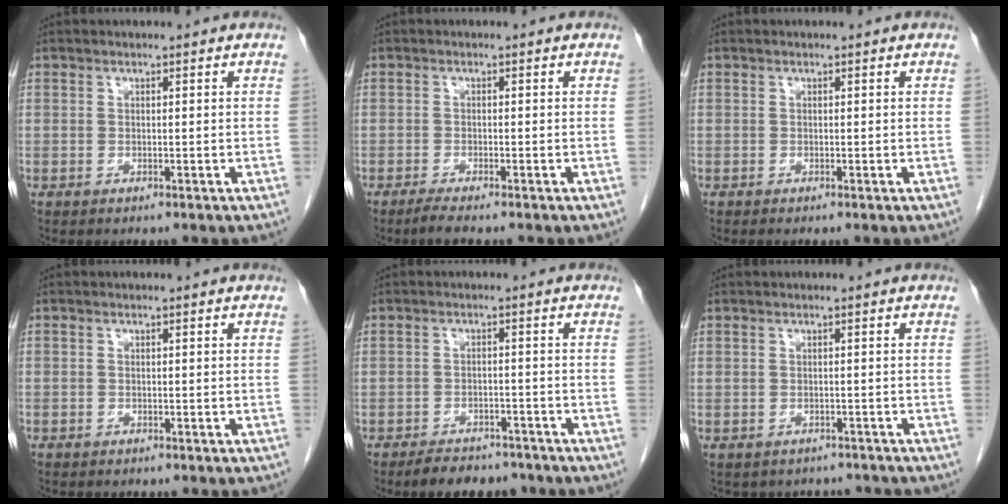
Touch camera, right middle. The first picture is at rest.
{"total": 1.9, "force": [-1.6, -0.1, 1.1], "torque": [-0.030, -0.007, -0.032]}
{"total": 0.0}
{"total": 1.2, "force": [-1.0, 0.7, 0.3], "torque": [-0.005, 0.001, -0.013]}
{"total": 6.9, "force": [-5.8, 2.9, 2.4], "torque": [-0.034, 0.000, -0.083]}
{"total": 5.8, "force": [-5.1, 2.7, 0.5], "torque": [0.001, 0.012, -0.053]}